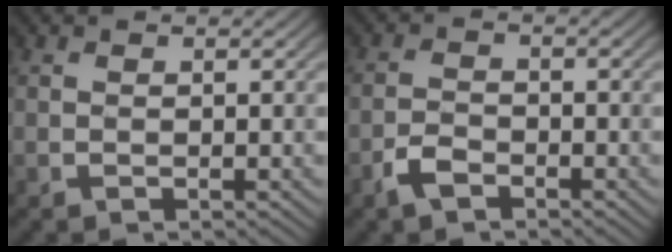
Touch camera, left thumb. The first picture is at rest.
{"total": 3.2, "force": [-3.1, 0.5, 0.5], "torque": [-0.009, 0.003, -0.066]}